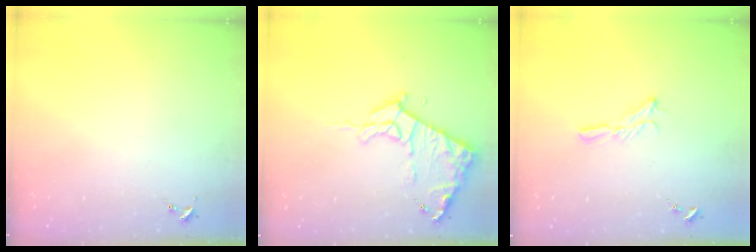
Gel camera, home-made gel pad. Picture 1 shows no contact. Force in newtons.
{"total": 12.0, "press": 12.0, "slide": 1.2}
{"total": 6.4, "press": 6.4, "slide": 0.4}